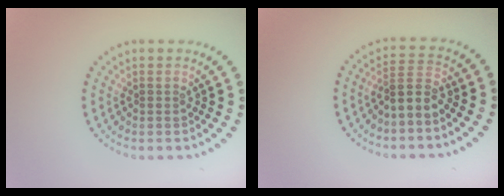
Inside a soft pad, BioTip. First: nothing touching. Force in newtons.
{"total": 2.4, "press": 2.0, "slide": 1.4}